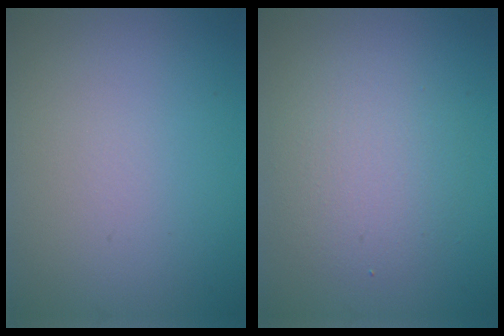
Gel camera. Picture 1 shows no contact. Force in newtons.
{"total": 3.4, "press": 3.4, "slide": 0.2}